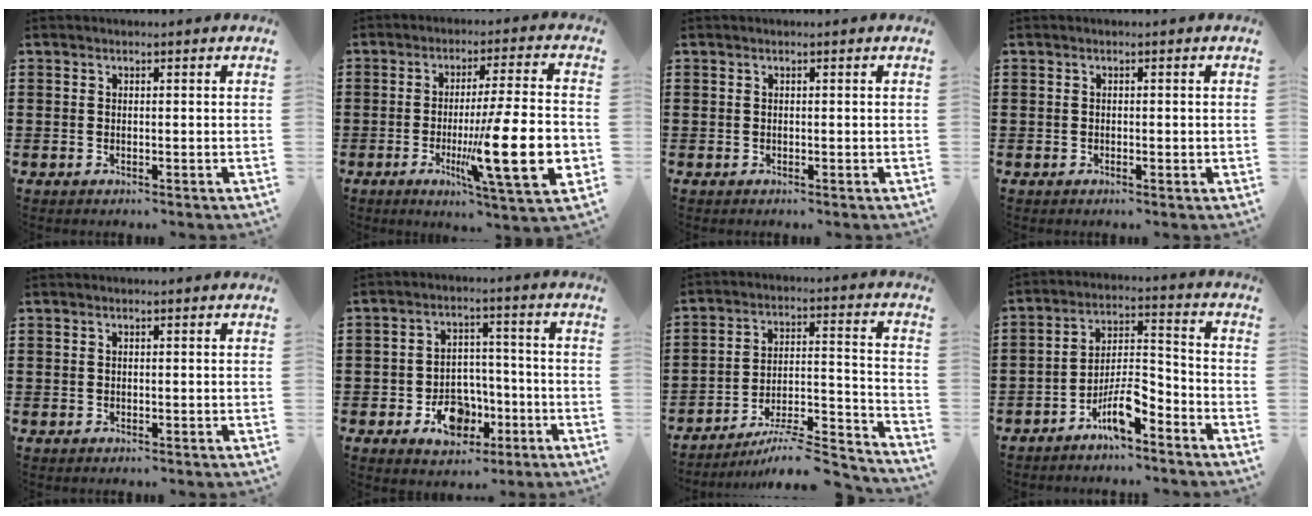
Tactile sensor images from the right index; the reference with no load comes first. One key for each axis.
{"total": 16.6, "fx": -3.7, "fy": 2.8, "fz": 15.9, "tx": -0.260, "ty": -0.016, "tz": -0.055}
{"total": 0.0}
{"total": 0.0}
{"total": 0.0}
{"total": 7.8, "fx": -3.5, "fy": 5.6, "fz": 4.2, "tx": -0.059, "ty": 0.018, "tz": -0.062}
{"total": 6.8, "fx": -5.9, "fy": 0.9, "fz": 3.2, "tx": -0.046, "ty": -0.002, "tz": -0.115}
{"total": 7.5, "fx": -5.4, "fy": 2.0, "fz": 4.8, "tx": -0.097, "ty": 0.003, "tz": -0.103}